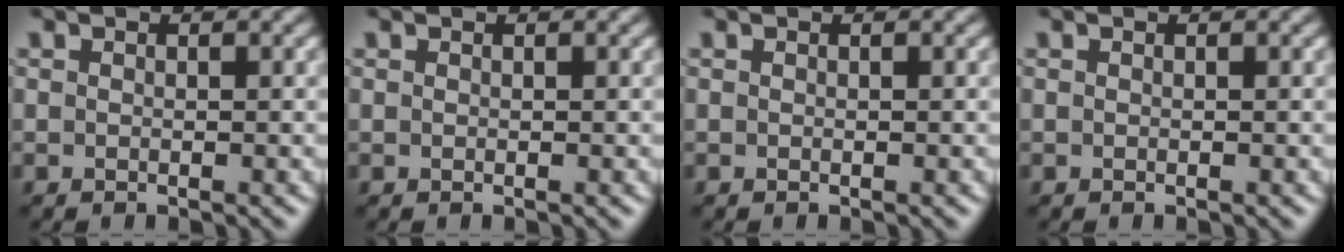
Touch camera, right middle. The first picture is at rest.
{"total": 0.0}
{"total": 0.0}
{"total": 0.0}